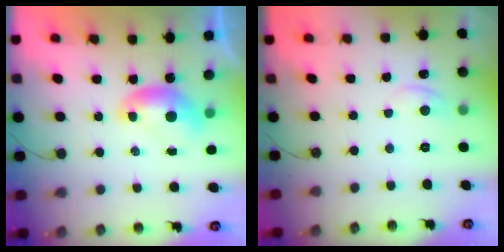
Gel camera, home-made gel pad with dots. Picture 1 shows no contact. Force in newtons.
{"total": 0.5, "press": 0.3, "slide": 0.5}